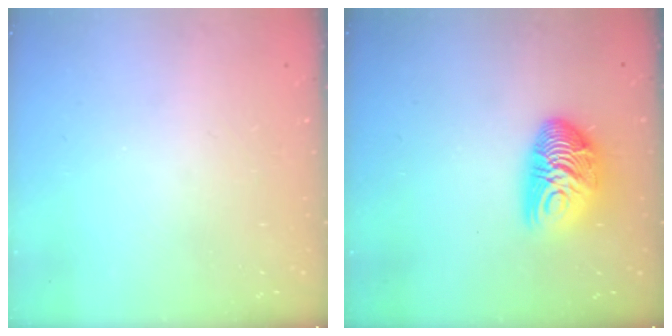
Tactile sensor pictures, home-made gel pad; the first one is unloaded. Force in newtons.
{"total": 12.5, "press": 12.5, "slide": 0.3}